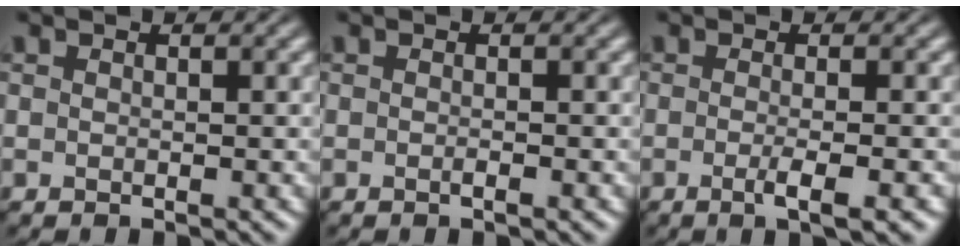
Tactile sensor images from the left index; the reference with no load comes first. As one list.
[{"total": 0.8, "force": [-0.3, 0.1, 0.7], "torque": [-0.009, -0.001, -0.007]}, {"total": 3.0, "force": [-0.8, 0.8, 2.8], "torque": [-0.038, -0.002, -0.019]}]